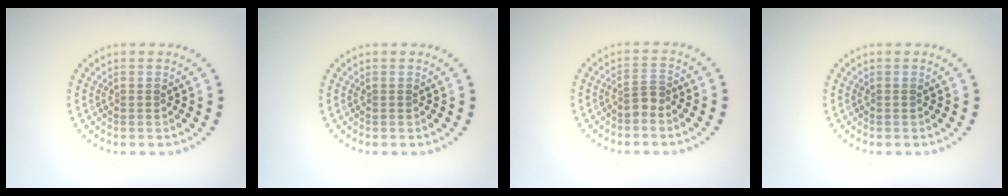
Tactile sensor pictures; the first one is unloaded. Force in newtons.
{"total": 0.0}
{"total": 1.7, "press": 1.3, "slide": 1.1}
{"total": 0.0}